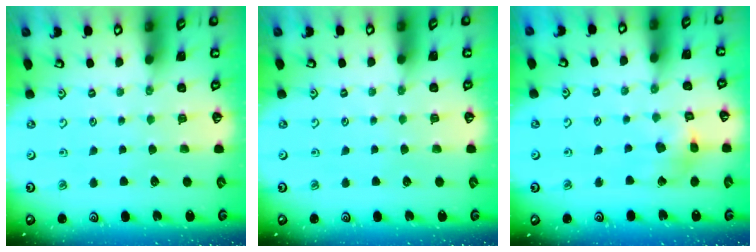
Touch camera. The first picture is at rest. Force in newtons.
{"total": 0.0}
{"total": 8.7, "press": 8.6, "slide": 1.1}